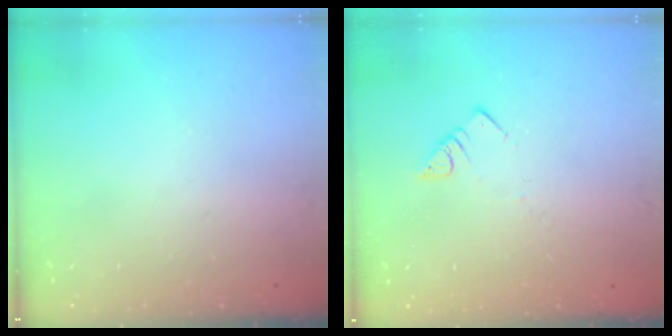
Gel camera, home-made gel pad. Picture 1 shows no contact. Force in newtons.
{"total": 3.0, "press": 3.0, "slide": 0.1}